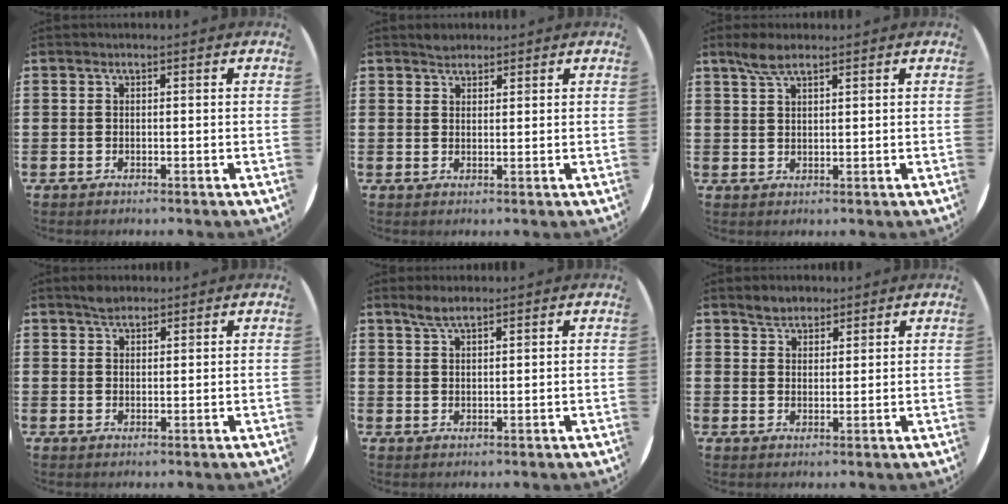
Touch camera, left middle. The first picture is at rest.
{"total": 1.6, "force": [1.5, 0.6, 0.0], "torque": [0.006, 0.000, 0.028]}
{"total": 3.4, "force": [2.5, 1.0, 2.0], "torque": [-0.045, 0.005, 0.046]}
{"total": 1.9, "force": [1.8, 0.7, 0.4], "torque": [-0.003, -0.001, 0.032]}
{"total": 2.6, "force": [2.1, 0.6, 1.4], "torque": [-0.023, 0.000, 0.035]}
{"total": 2.8, "force": [2.5, 1.2, 0.2], "torque": [-0.001, 0.002, 0.047]}